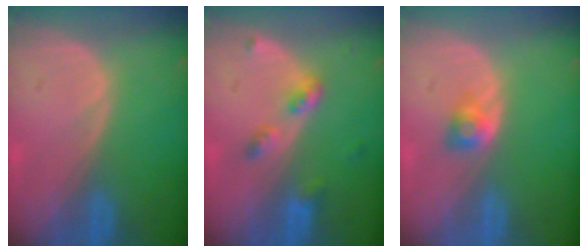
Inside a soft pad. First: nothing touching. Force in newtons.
{"total": 4.3, "press": 4.0, "slide": 1.6}
{"total": 2.7, "press": 2.4, "slide": 1.1}